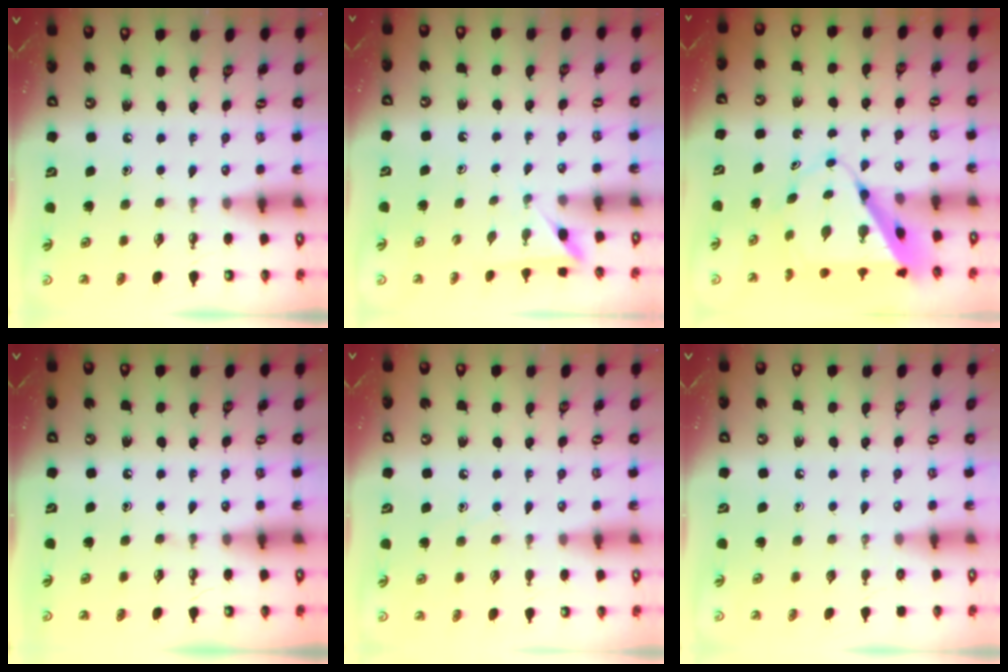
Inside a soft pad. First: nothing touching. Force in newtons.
{"total": 2.2, "press": 2.2, "slide": 0.2}
{"total": 9.4, "press": 9.4, "slide": 0.8}
{"total": 0.0}
{"total": 5.9, "press": 5.9, "slide": 0.6}
{"total": 0.0}